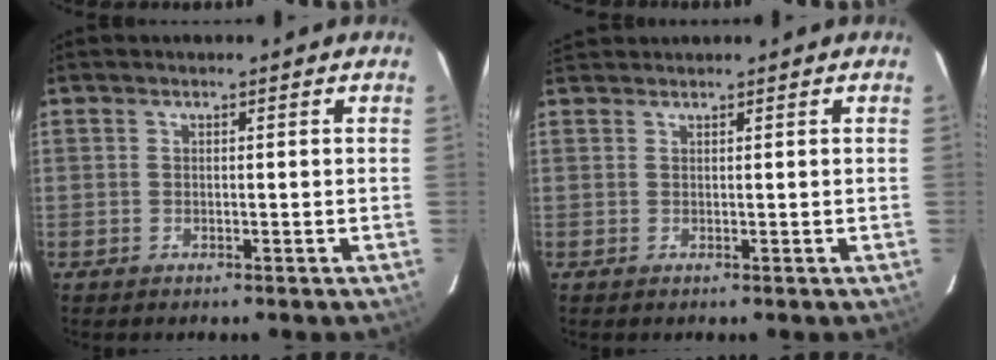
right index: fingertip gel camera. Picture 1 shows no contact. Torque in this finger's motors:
{"motor_torque": [0.33, 0.21, -0.02, -0.01]}